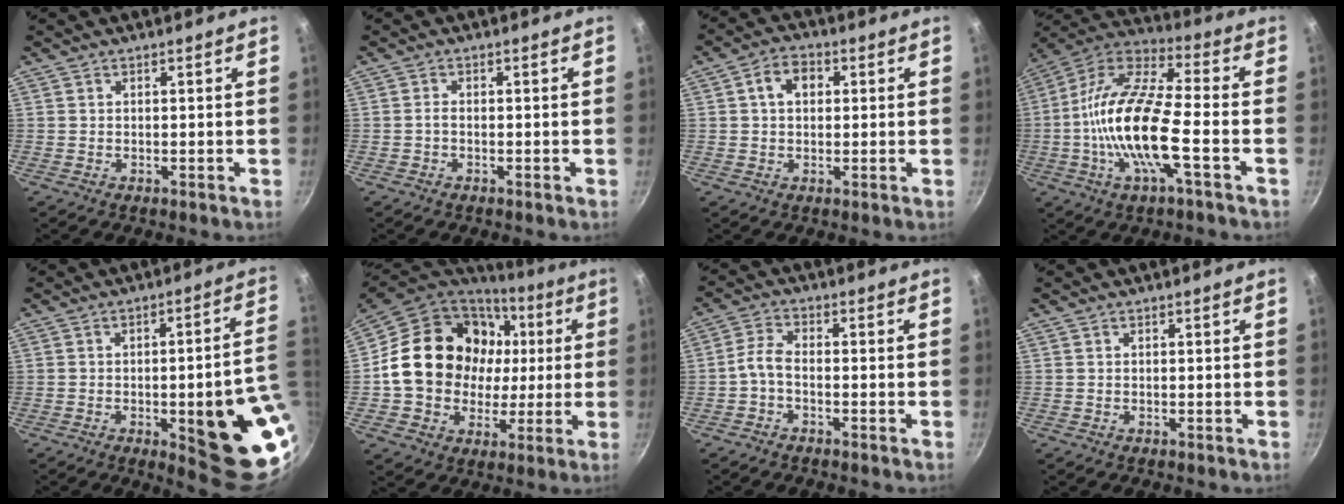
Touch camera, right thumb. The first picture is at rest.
{"total": 0.9, "force": [-0.4, 0.4, 0.7], "torque": [-0.019, 0.006, -0.012]}
{"total": 5.5, "force": [1.1, 4.0, 3.5], "torque": [-0.039, 0.010, 0.011]}
{"total": 18.8, "force": [-4.0, 5.9, 17.4], "torque": [-0.336, 0.039, -0.097]}
{"total": 20.1, "force": [-4.0, 5.6, 18.9], "torque": [-0.188, 0.013, -0.044]}
{"total": 22.8, "force": [3.0, 19.1, 12.1], "torque": [-0.190, 0.031, 0.061]}
{"total": 3.4, "force": [-1.8, 1.4, 2.6], "torque": [-0.065, 0.021, -0.043]}
{"total": 0.0}